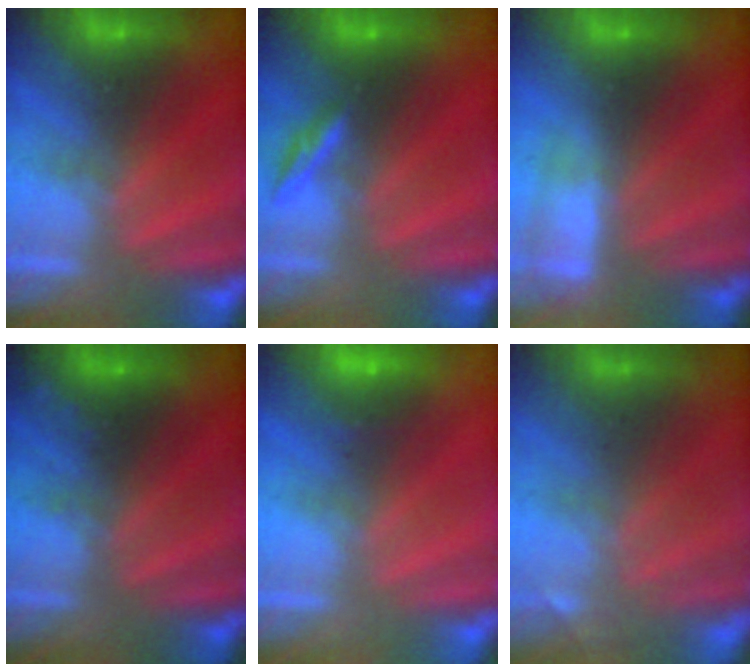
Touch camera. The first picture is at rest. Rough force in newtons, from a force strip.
{"total": 2.3}
{"total": 3.0}
{"total": 2.5}
{"total": 2.0}
{"total": 1.8}